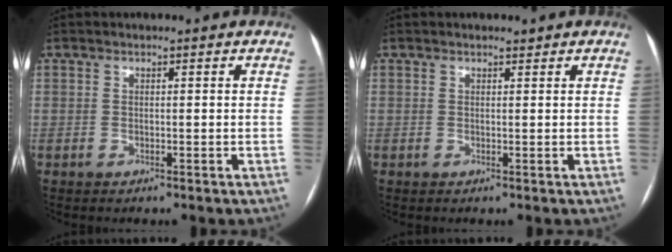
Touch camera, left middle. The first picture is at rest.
{"total": 0.5, "force": [0.5, 0.2, 0.2], "torque": [-0.009, 0.000, 0.008]}